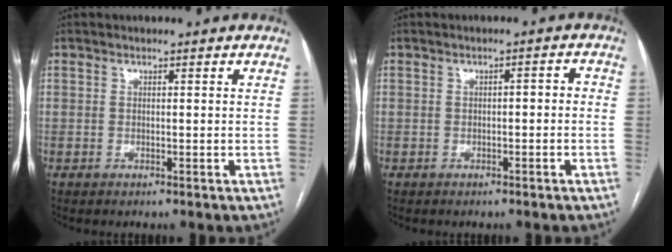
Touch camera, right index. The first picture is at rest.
{"total": 1.7, "force": [-0.4, 0.6, 1.5], "torque": [-0.019, 0.009, -0.006]}